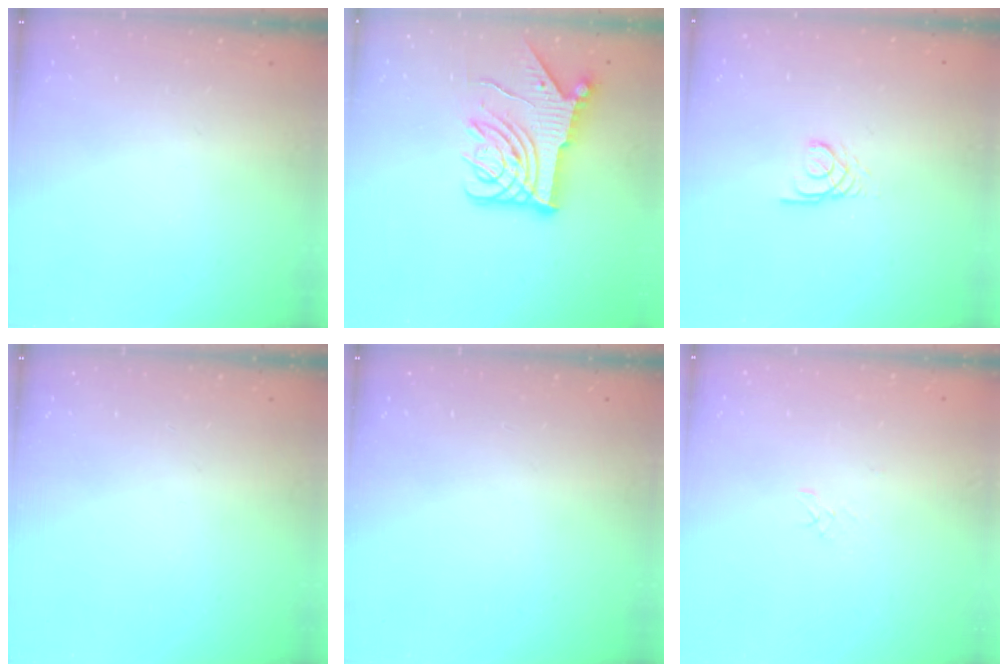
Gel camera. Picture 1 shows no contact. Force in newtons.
{"total": 16.1, "press": 16.0, "slide": 1.8}
{"total": 2.4, "press": 2.4, "slide": 0.3}
{"total": 0.0}
{"total": 0.0}
{"total": 3.5, "press": 3.5, "slide": 0.2}